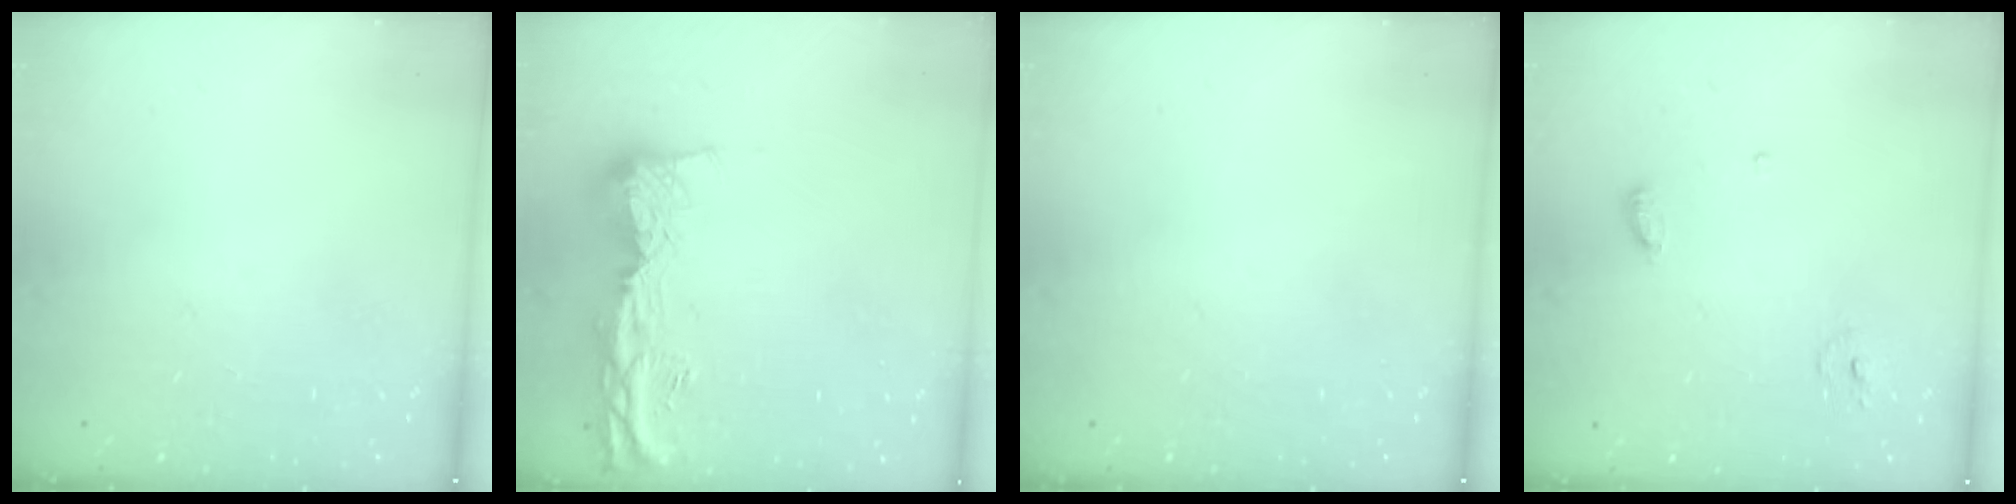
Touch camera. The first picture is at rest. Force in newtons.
{"total": 14.4, "press": 14.3, "slide": 1.5}
{"total": 0.0}
{"total": 4.7, "press": 4.7, "slide": 0.5}